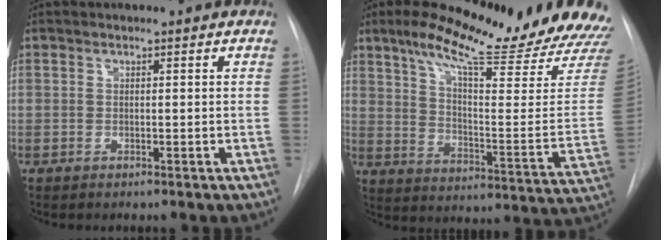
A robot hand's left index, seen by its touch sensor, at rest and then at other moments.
{"total": 24.6, "force": [20.5, 2.3, 13.5], "torque": [-0.205, -0.067, 0.269]}